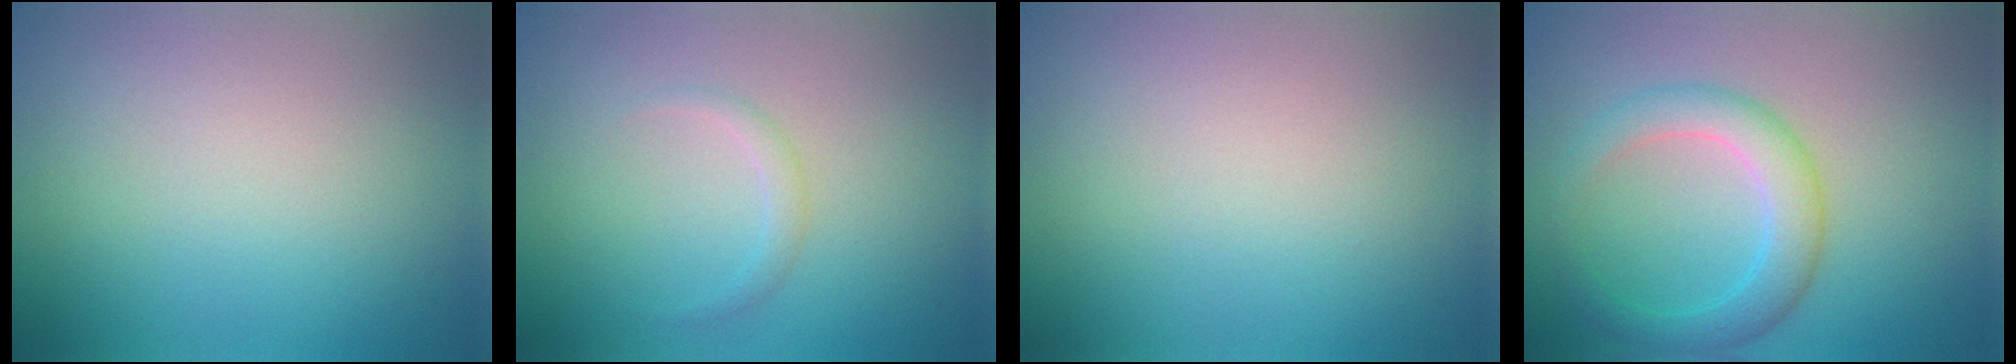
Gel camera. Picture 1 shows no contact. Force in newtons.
{"total": 1.0, "press": 1.0, "slide": 0.0}
{"total": 0.0}
{"total": 4.0, "press": 4.0, "slide": 0.1}